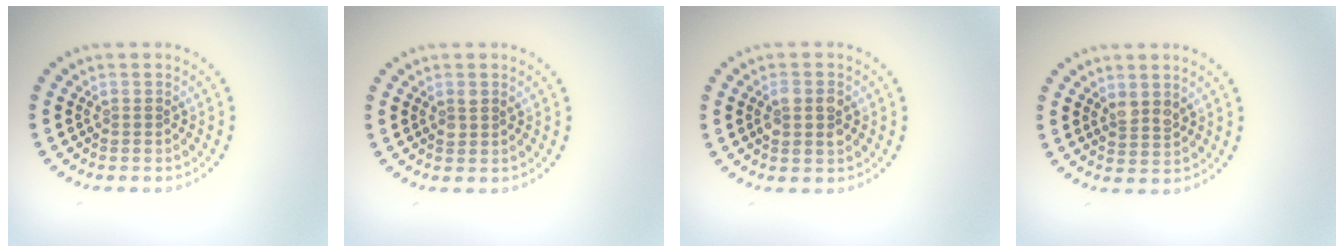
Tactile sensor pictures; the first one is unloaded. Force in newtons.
{"total": 1.0, "press": 1.0, "slide": 0.3}
{"total": 2.3, "press": 2.2, "slide": 0.4}
{"total": 1.6, "press": 1.4, "slide": 0.7}